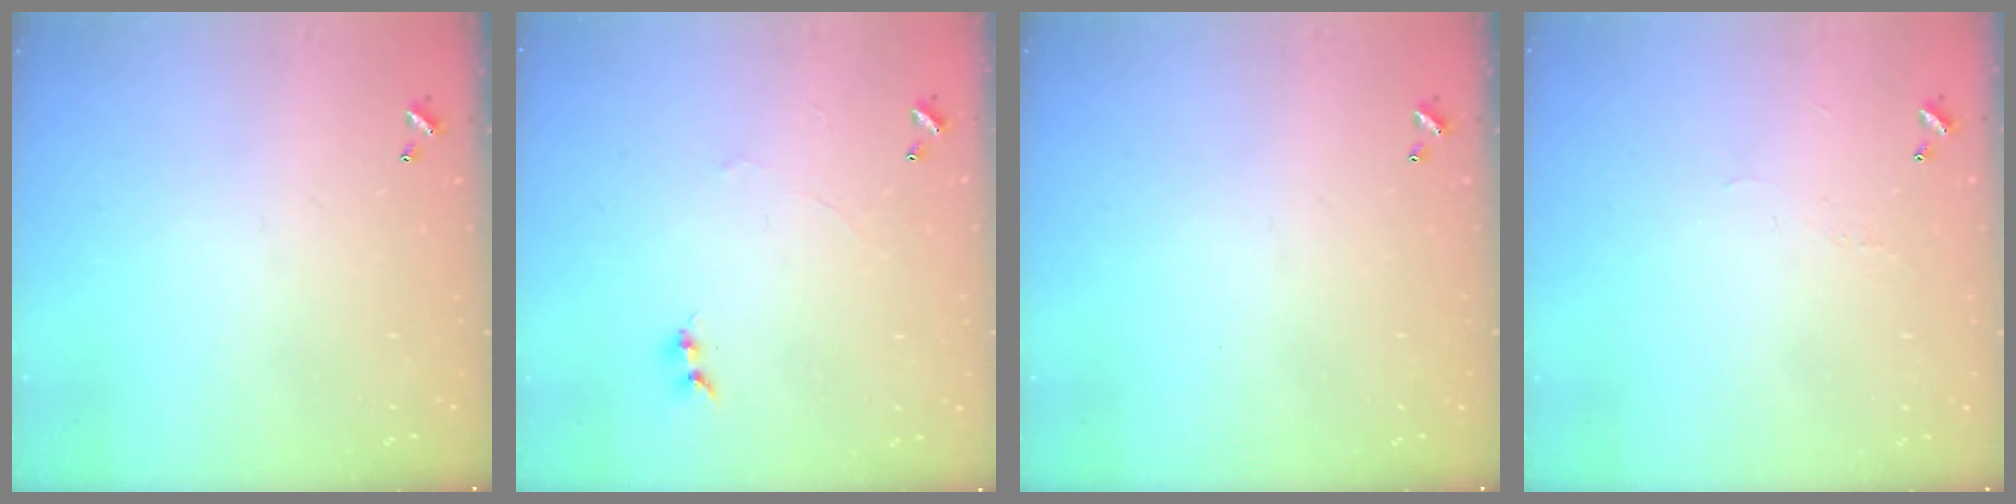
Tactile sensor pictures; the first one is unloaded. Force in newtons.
{"total": 0.0}
{"total": 0.0}
{"total": 0.9, "press": 0.7, "slide": 0.6}